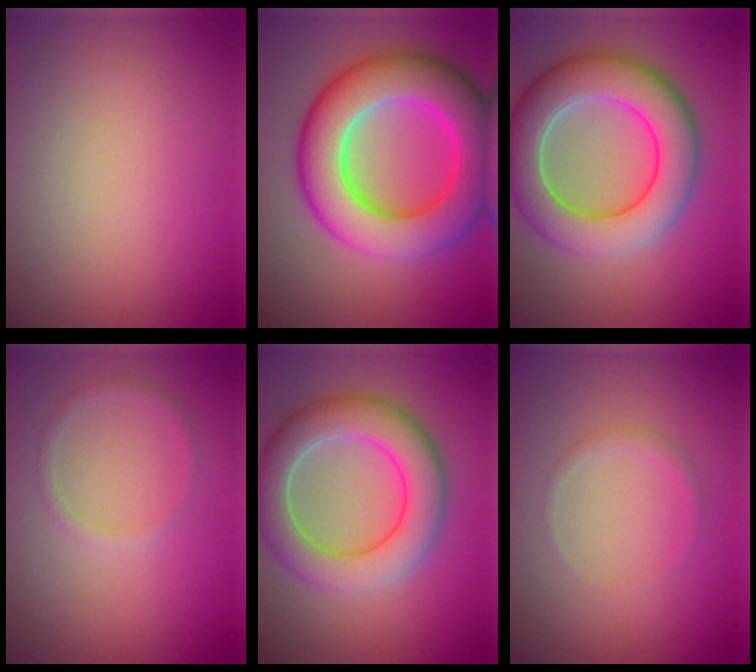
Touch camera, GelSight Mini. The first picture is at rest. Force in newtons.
{"total": 12.0, "press": 12.0, "slide": 0.2}
{"total": 9.1, "press": 9.1, "slide": 0.2}
{"total": 1.1, "press": 1.1, "slide": 0.0}
{"total": 7.3, "press": 7.3, "slide": 0.1}
{"total": 0.9, "press": 0.9, "slide": 0.0}